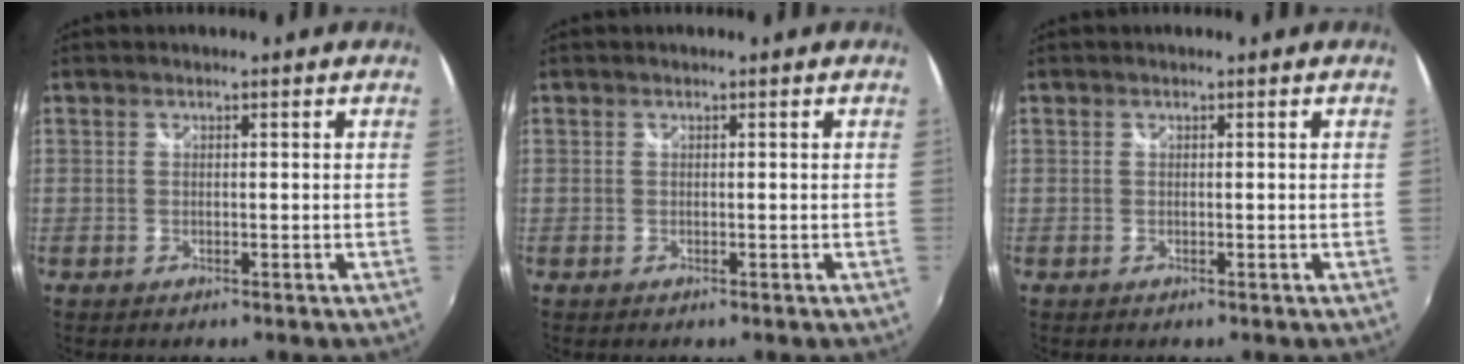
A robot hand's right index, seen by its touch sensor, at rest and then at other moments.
{"total": 0.0}
{"total": 0.0}